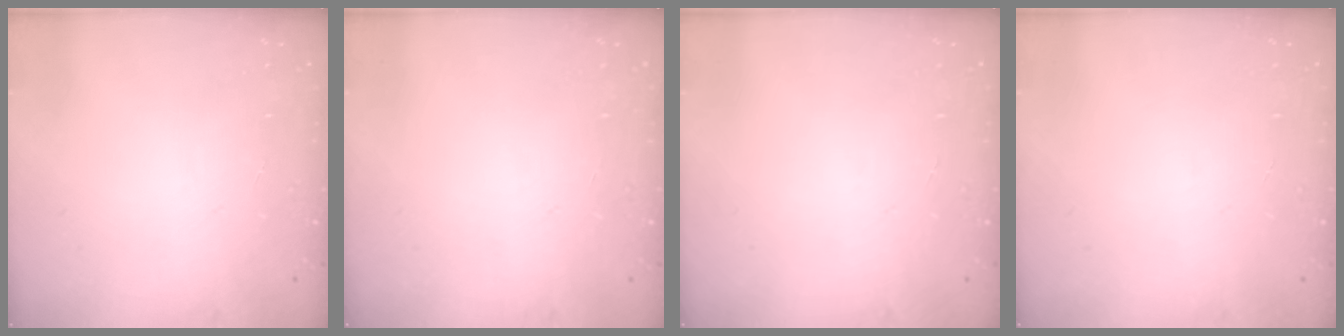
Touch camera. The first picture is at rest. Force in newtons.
{"total": 0.0}
{"total": 0.0}
{"total": 0.0}